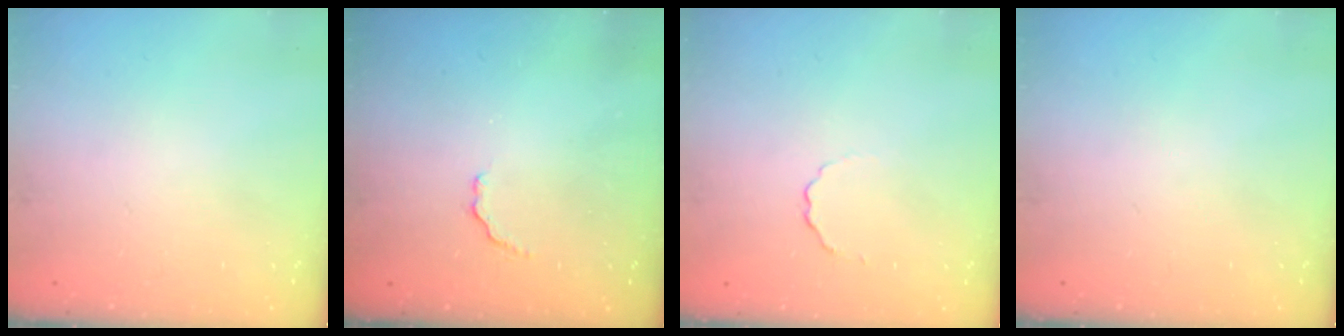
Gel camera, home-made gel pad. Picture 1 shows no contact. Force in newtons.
{"total": 2.6, "press": 2.5, "slide": 0.9}
{"total": 2.2, "press": 2.1, "slide": 0.8}
{"total": 0.0}